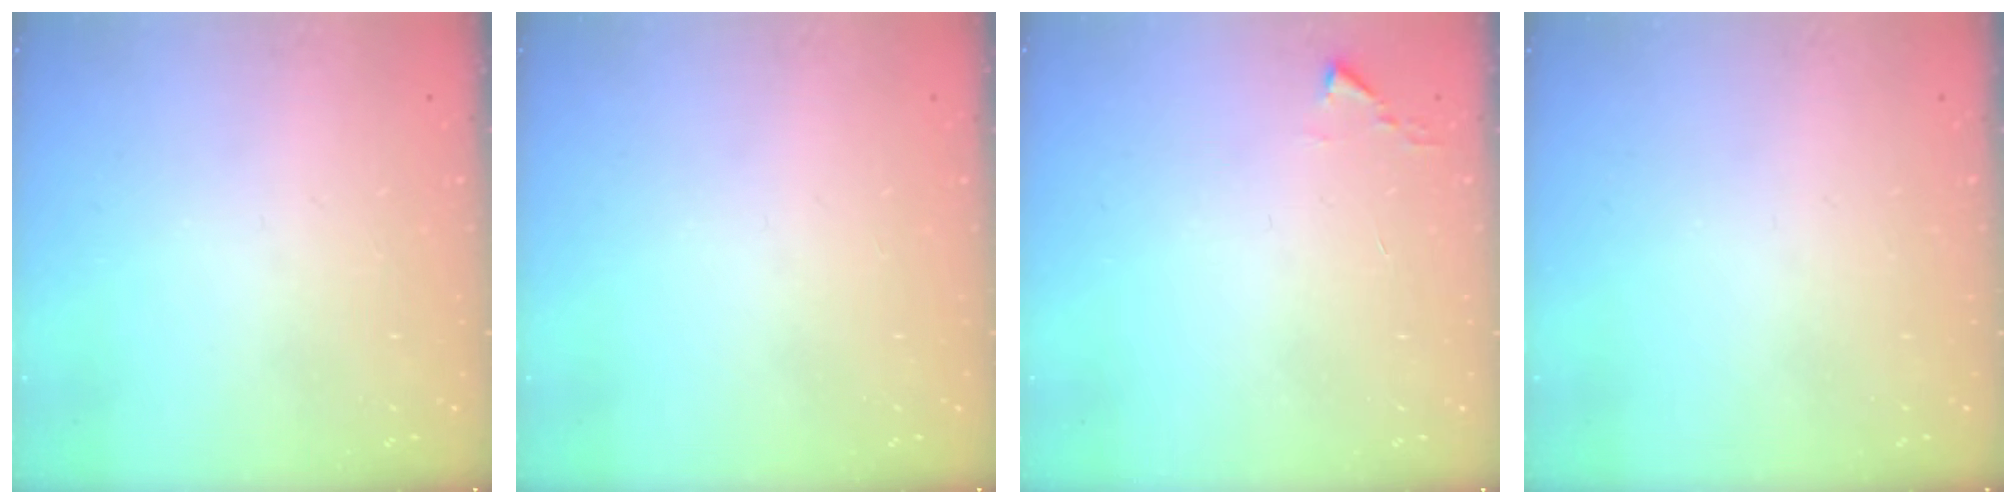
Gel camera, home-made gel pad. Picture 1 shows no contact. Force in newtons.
{"total": 0.0}
{"total": 2.4, "press": 2.4, "slide": 0.3}
{"total": 0.0}